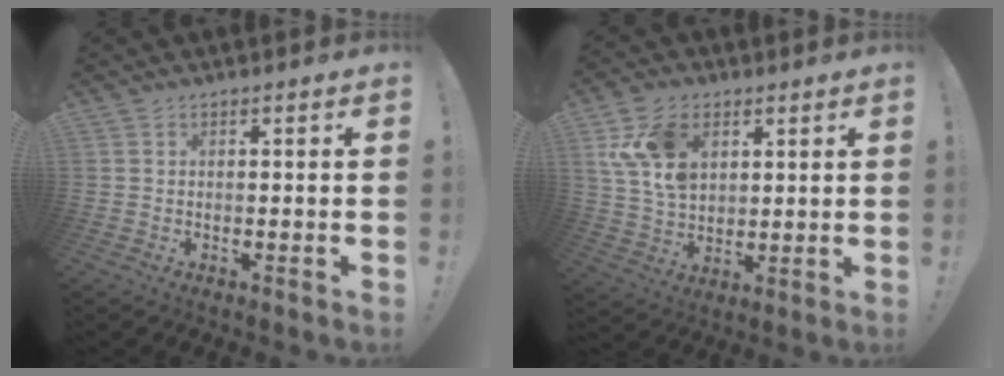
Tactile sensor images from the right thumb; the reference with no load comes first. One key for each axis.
{"total": 14.6, "fx": 5.8, "fy": 10.1, "fz": 8.8, "tx": -0.152, "ty": -0.012, "tz": 0.113}